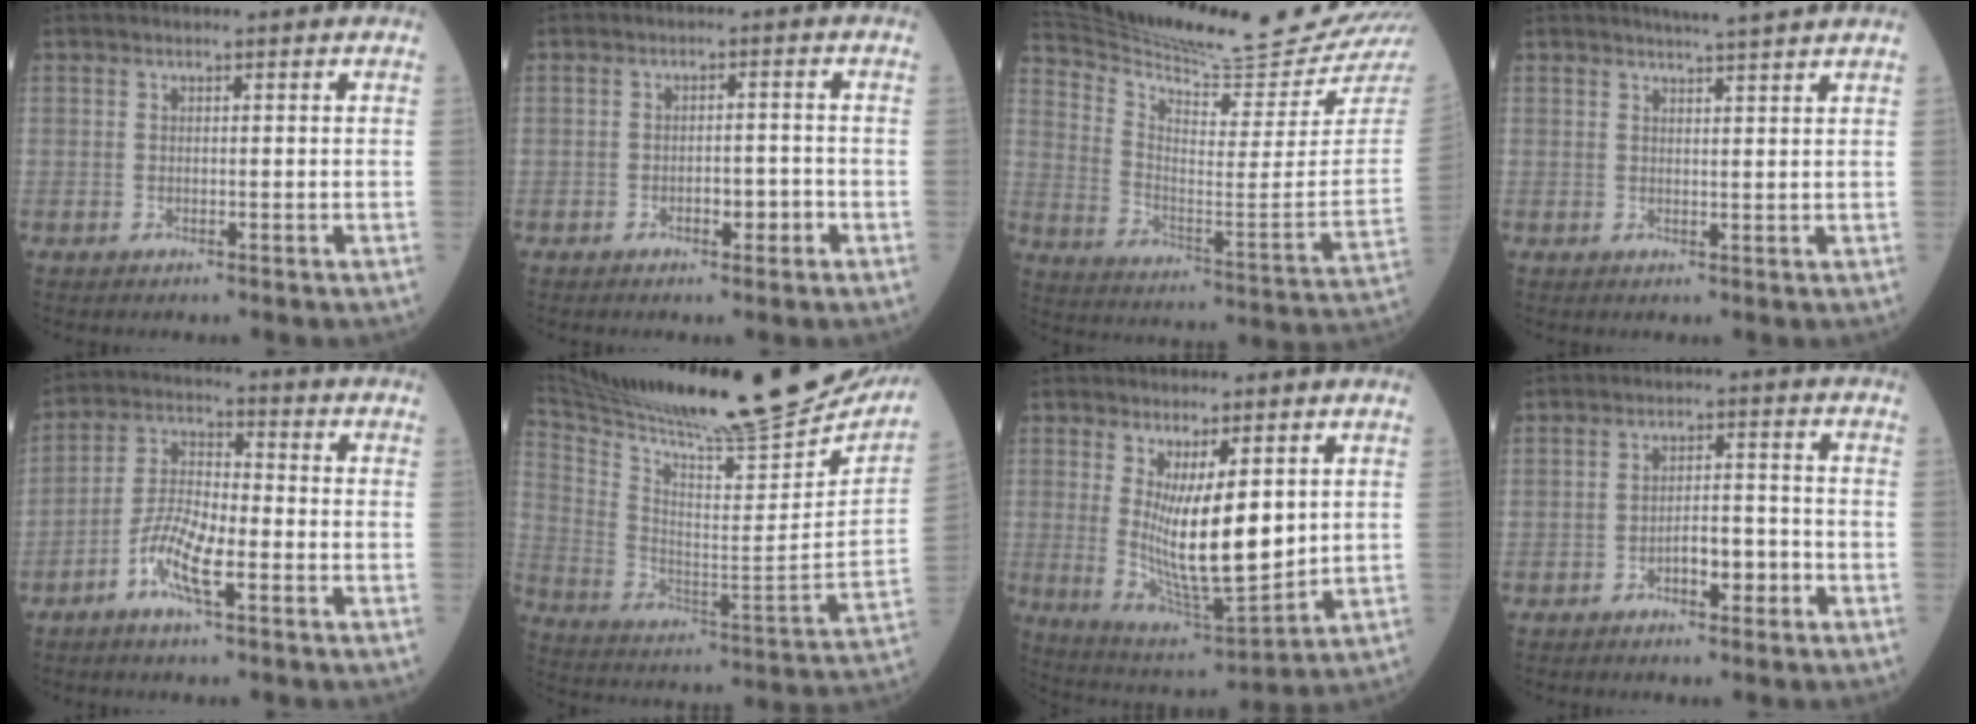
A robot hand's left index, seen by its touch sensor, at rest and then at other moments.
{"total": 2.9, "force": [-1.6, 1.1, 2.2], "torque": [-0.031, 0.006, -0.024]}
{"total": 21.7, "force": [20.5, -1.9, 6.7], "torque": [-0.138, -0.115, 0.304]}
{"total": 4.4, "force": [3.9, -0.9, 1.9], "torque": [-0.028, 0.001, 0.049]}
{"total": 8.5, "force": [-4.0, 2.0, 7.2], "torque": [-0.151, 0.001, -0.079]}
{"total": 30.8, "force": [27.1, 1.6, 14.5], "torque": [-0.255, -0.093, 0.388]}
{"total": 11.5, "force": [1.8, 2.7, 11.0], "torque": [-0.196, -0.026, 0.042]}
{"total": 4.2, "force": [-2.3, 1.4, 3.3], "torque": [-0.052, 0.011, -0.040]}